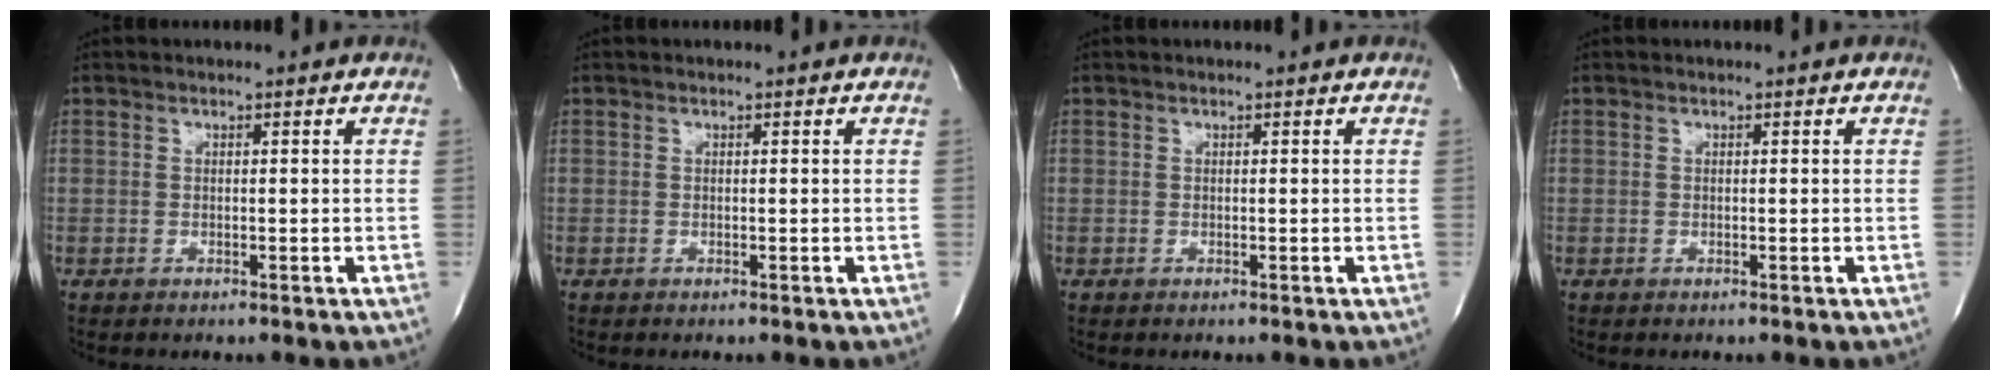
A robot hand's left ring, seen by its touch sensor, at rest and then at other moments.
{"total": 0.0}
{"total": 0.0}
{"total": 0.0}